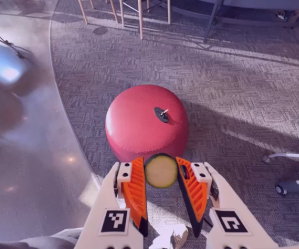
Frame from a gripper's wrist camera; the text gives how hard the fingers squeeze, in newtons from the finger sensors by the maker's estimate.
{"total": 5.3, "left": 5.0, "right": 5.6}